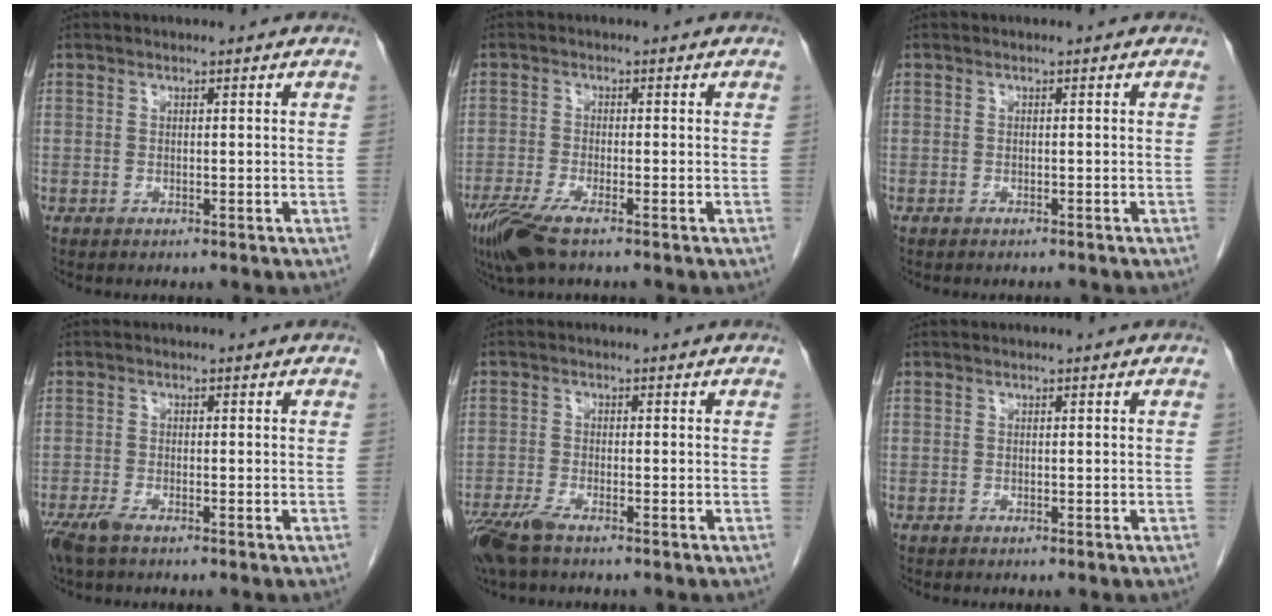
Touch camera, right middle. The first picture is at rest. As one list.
[{"total": 5.6, "force": [-3.7, 0.8, 4.1], "torque": [-0.083, -0.017, -0.069]}, {"total": 1.4, "force": [-1.3, 0.2, 0.4], "torque": [-0.008, -0.003, -0.017]}, {"total": 3.7, "force": [-2.7, 0.9, 2.4], "torque": [-0.052, -0.009, -0.048]}, {"total": 5.3, "force": [-3.9, 1.0, 3.5], "torque": [-0.073, -0.014, -0.073]}, {"total": 0.0}]